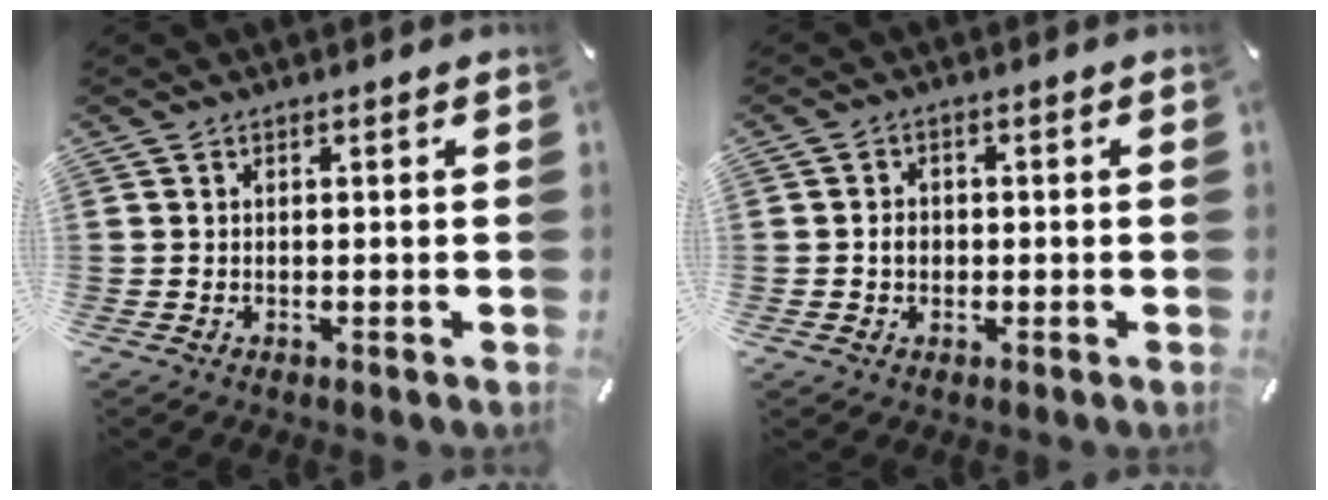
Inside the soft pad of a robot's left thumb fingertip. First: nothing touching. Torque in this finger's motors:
{"motor_torque": [0.14, 0.11, 0.14, 0.14, 0.01]}